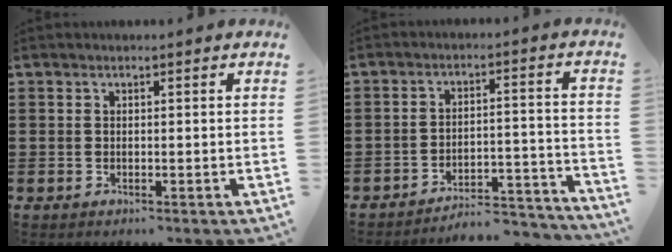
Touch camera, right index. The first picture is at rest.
{"total": 5.1, "force": [-4.9, 0.5, 1.4], "torque": [-0.026, 0.004, -0.099]}